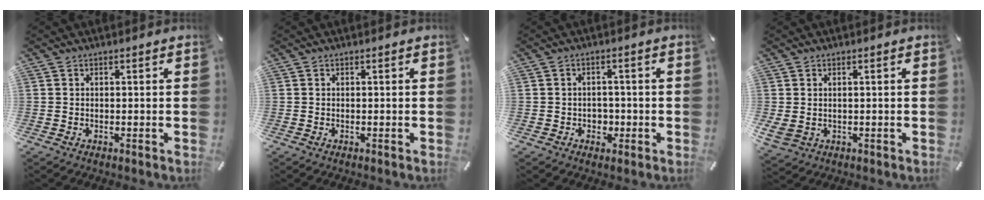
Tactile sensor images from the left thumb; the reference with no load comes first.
{"total": 0.0}
{"total": 3.2, "force": [-0.6, 2.9, 1.1], "torque": [-0.014, -0.001, -0.015]}
{"total": 2.8, "force": [0.8, 2.0, 1.8], "torque": [-0.052, -0.004, 0.013]}